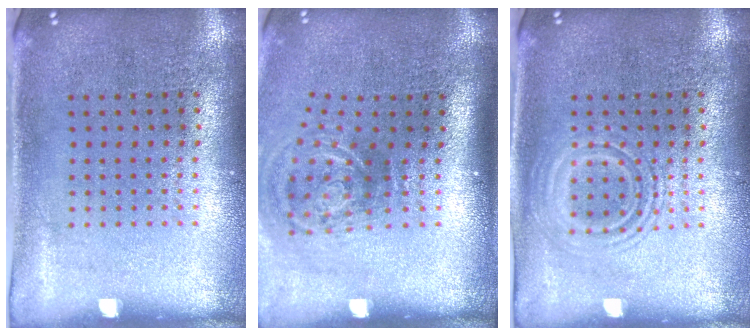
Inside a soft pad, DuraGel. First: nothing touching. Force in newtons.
{"total": 2.1, "press": 1.2, "slide": 1.7}
{"total": 2.6, "press": 2.6, "slide": 0.4}